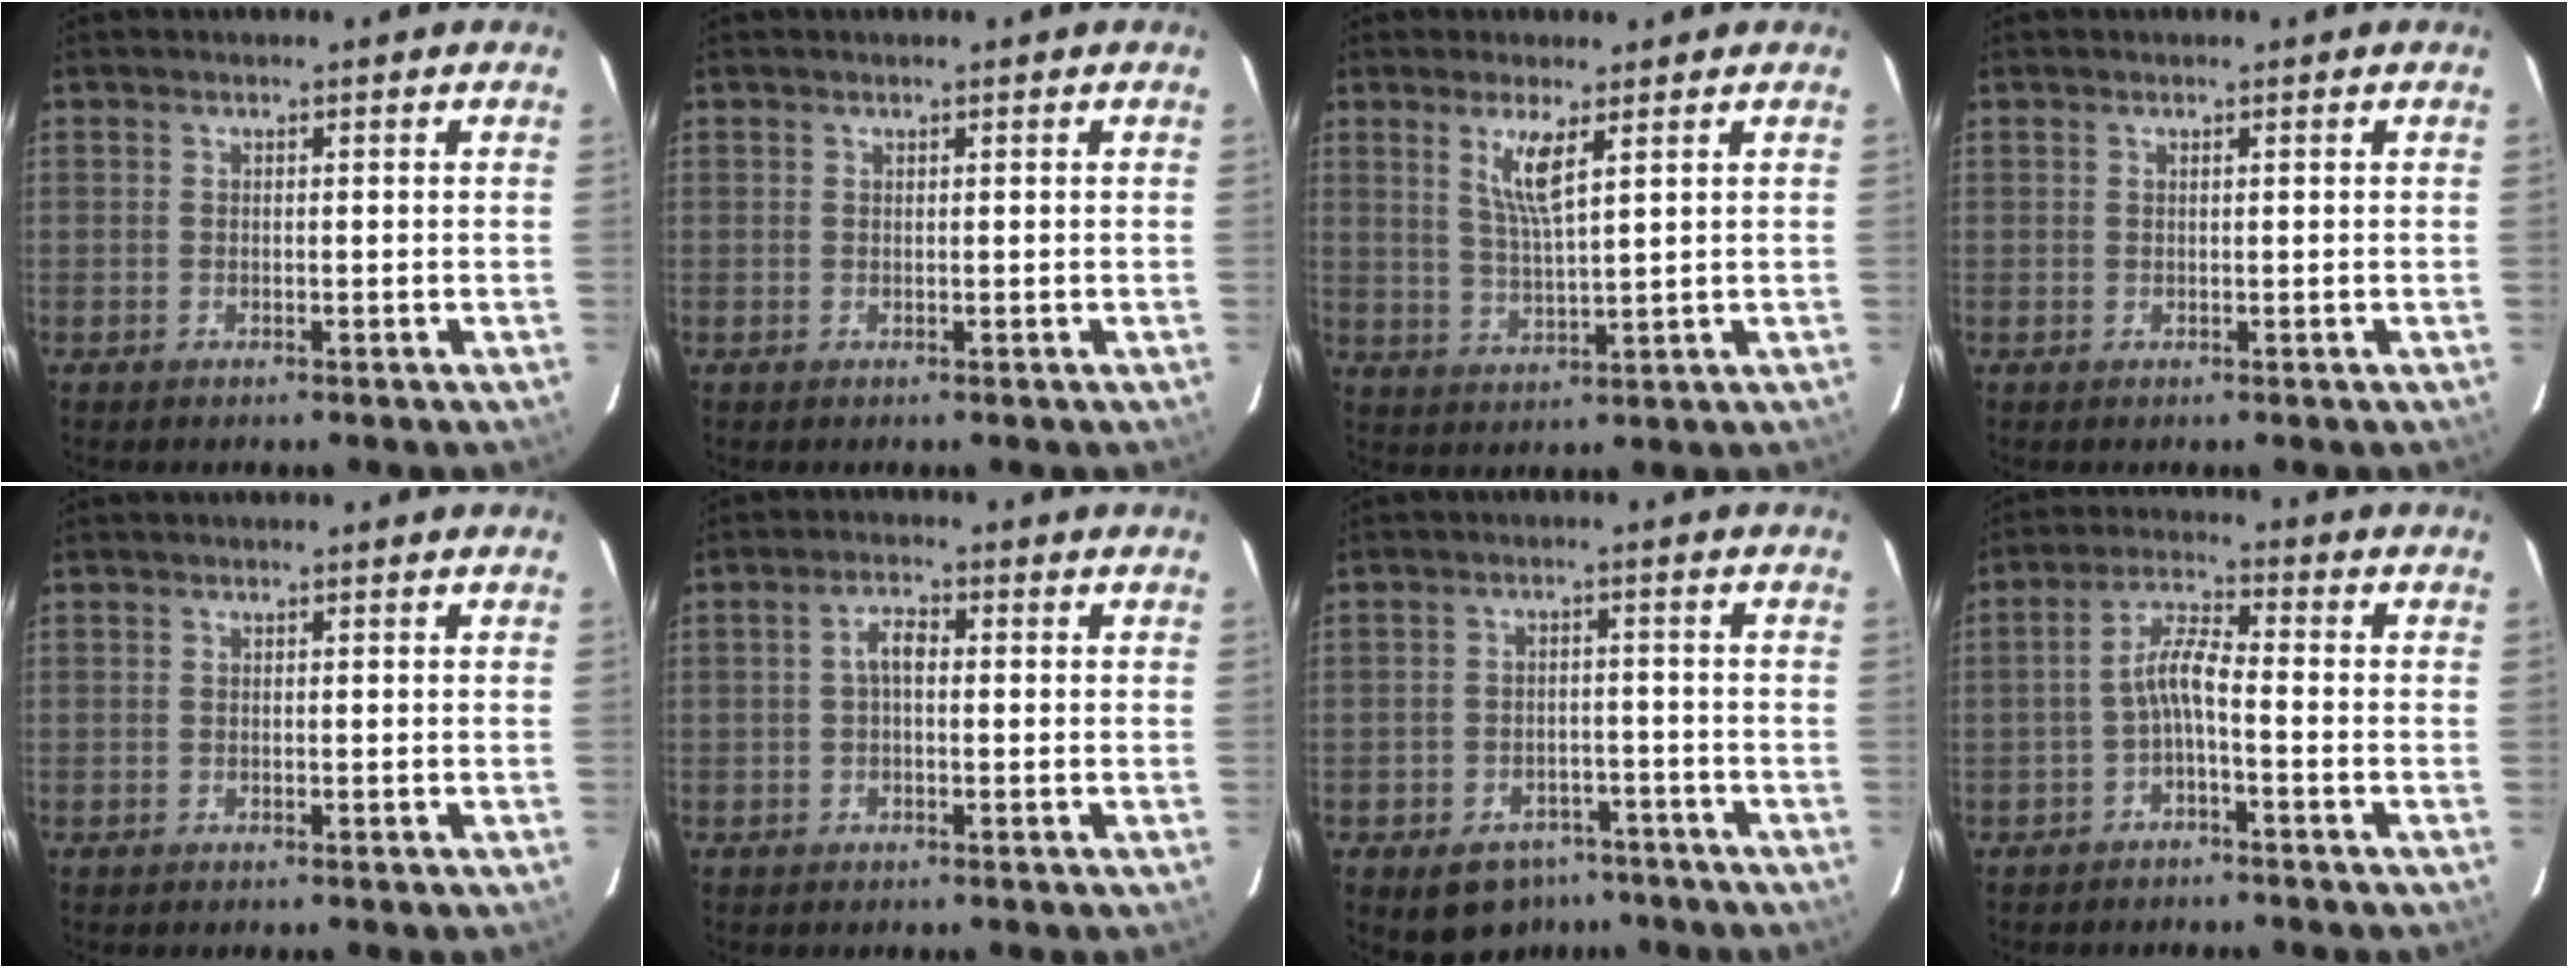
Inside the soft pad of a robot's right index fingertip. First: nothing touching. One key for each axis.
{"total": 0.0}
{"total": 5.8, "fx": 2.9, "fy": 0.6, "fz": 5.0, "tx": -0.099, "ty": -0.010, "tz": 0.058}
{"total": 0.0}
{"total": 0.0}
{"total": 2.9, "fx": 0.0, "fy": 1.3, "fz": 2.6, "tx": -0.052, "ty": 0.012, "tz": 0.000}
{"total": 8.3, "fx": -5.6, "fy": 5.6, "fz": 2.6, "tx": -0.059, "ty": 0.022, "tz": -0.061}
{"total": 4.7, "fx": -2.1, "fy": 0.7, "fz": 4.2, "tx": -0.094, "ty": 0.015, "tz": -0.039}